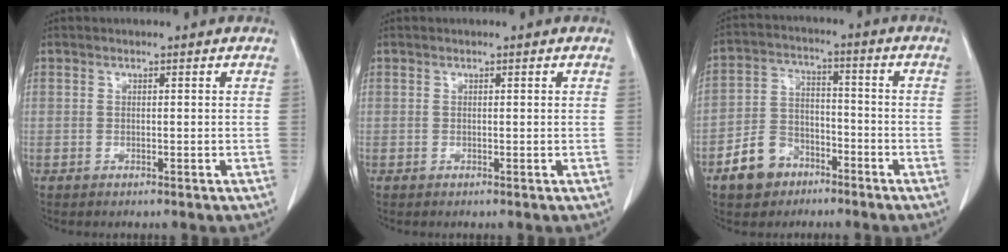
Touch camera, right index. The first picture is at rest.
{"total": 0.0}
{"total": 8.4, "force": [-5.2, 5.9, 3.0], "torque": [-0.068, 0.018, -0.089]}